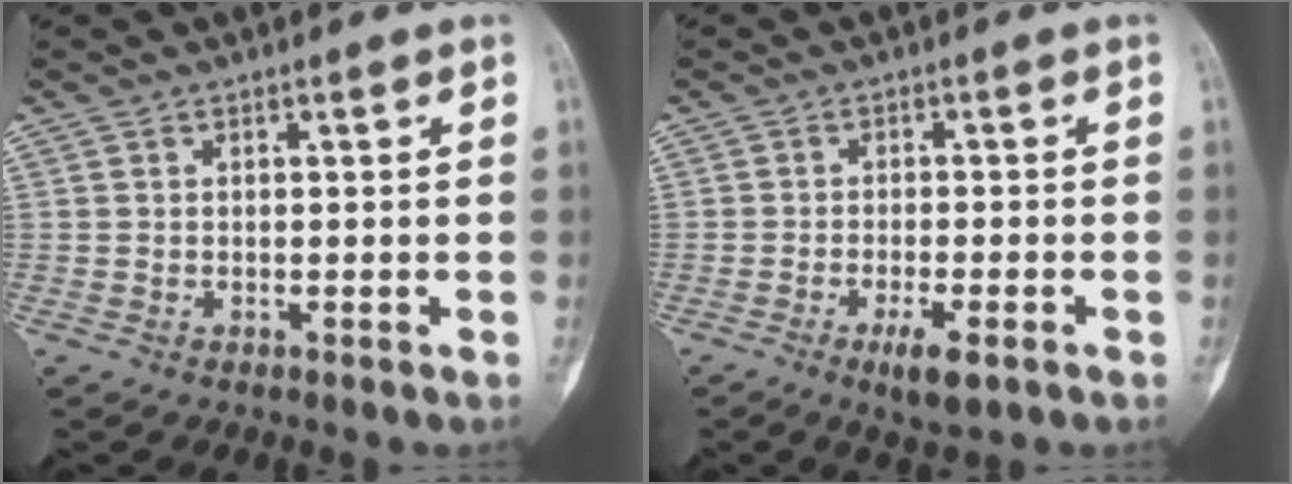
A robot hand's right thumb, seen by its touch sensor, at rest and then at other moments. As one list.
[{"total": 5.0, "force": [-2.5, 1.4, 4.1], "torque": [-0.070, -0.001, -0.039]}]